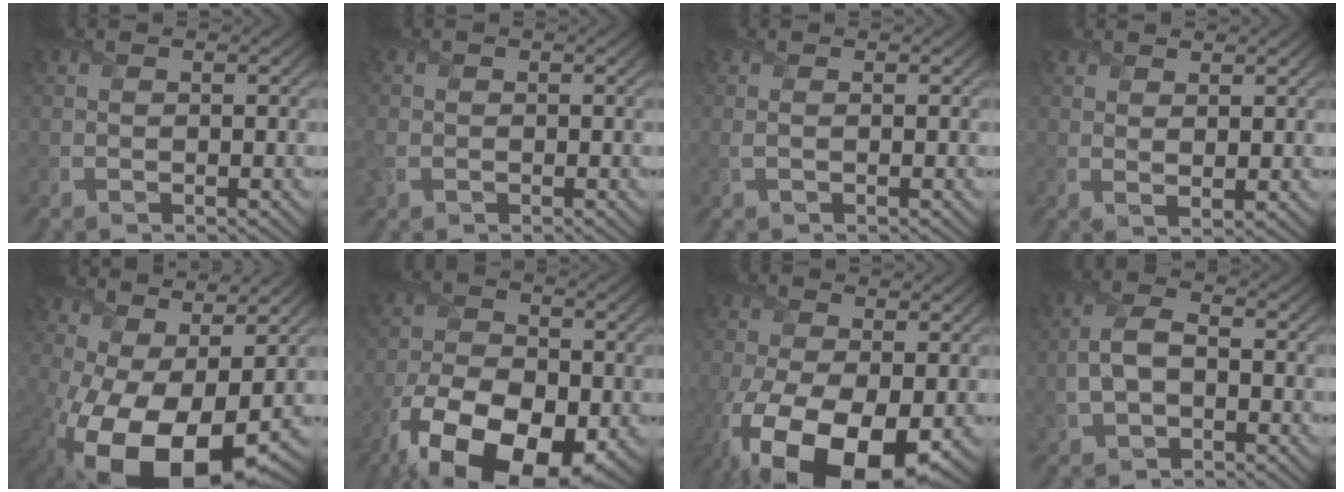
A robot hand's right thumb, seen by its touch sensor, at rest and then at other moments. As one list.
[{"total": 2.6, "force": [-0.9, 2.1, 1.1], "torque": [-0.043, -0.010, -0.024]}, {"total": 0.8, "force": [0.0, 0.2, 0.7], "torque": [-0.020, 0.000, 0.000]}, {"total": 1.9, "force": [1.4, 0.4, 1.2], "torque": [-0.026, -0.006, 0.031]}, {"total": 17.5, "force": [-3.4, 8.7, 14.8], "torque": [-0.277, -0.037, -0.035]}, {"total": 16.6, "force": [-8.5, 8.3, 11.5], "torque": [-0.232, -0.032, -0.149]}, {"total": 14.6, "force": [-6.0, 7.4, 11.0], "torque": [-0.232, -0.044, -0.093]}, {"total": 4.7, "force": [-0.9, 2.8, 3.7], "torque": [-0.093, 0.002, -0.020]}]